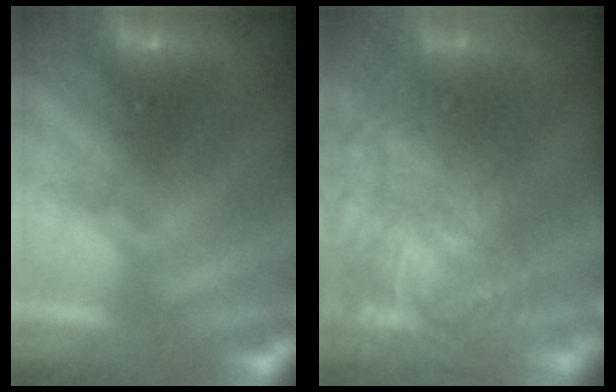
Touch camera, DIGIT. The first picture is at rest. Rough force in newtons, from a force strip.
{"total": 7.9}